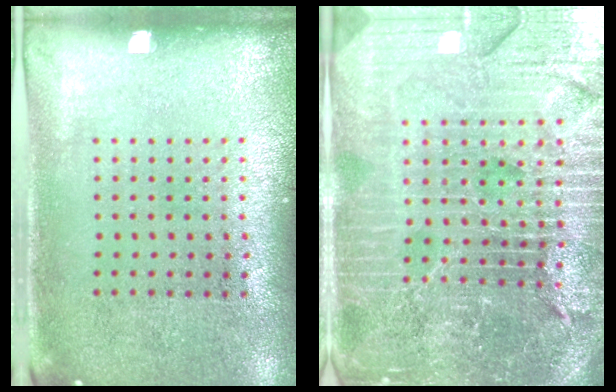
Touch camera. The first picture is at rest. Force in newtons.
{"total": 5.9, "press": 5.3, "slide": 2.8}